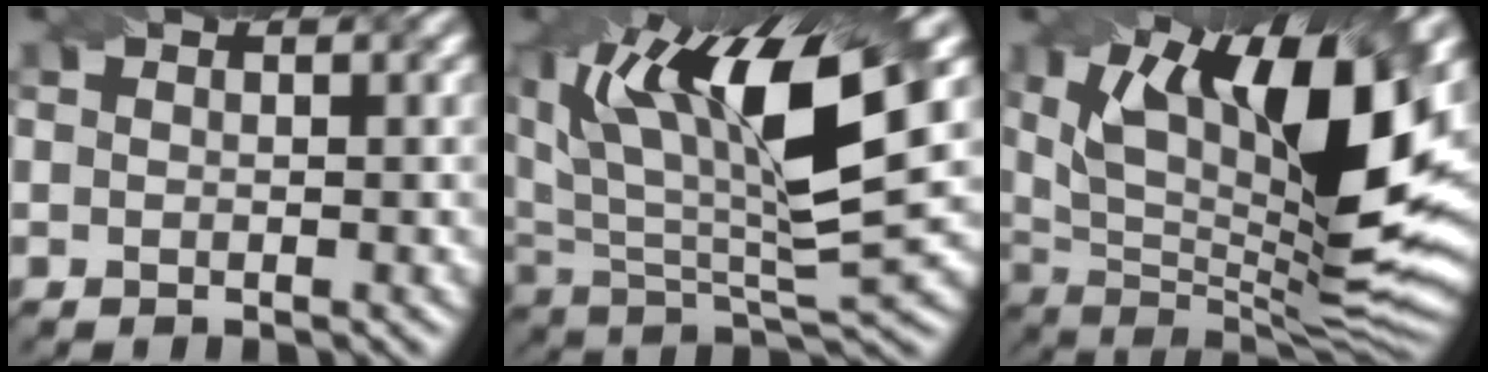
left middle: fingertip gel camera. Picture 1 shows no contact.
{"total": 15.2, "force": [6.6, 5.0, 12.7], "torque": [-0.232, 0.011, 0.121]}
{"total": 16.7, "force": [5.7, 5.8, 14.6], "torque": [-0.240, 0.005, 0.100]}